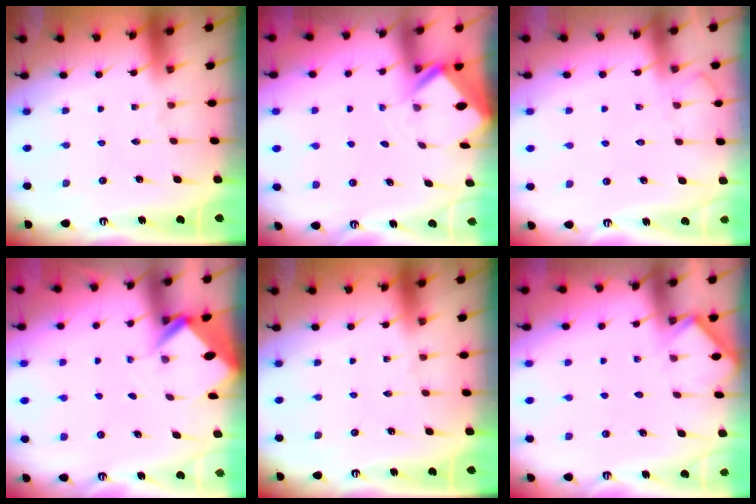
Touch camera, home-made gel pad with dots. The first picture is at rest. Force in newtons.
{"total": 2.3, "press": 2.3, "slide": 0.1}
{"total": 8.2, "press": 8.1, "slide": 1.0}
{"total": 2.7, "press": 2.7, "slide": 0.1}
{"total": 0.0}
{"total": 5.4, "press": 5.4, "slide": 0.3}